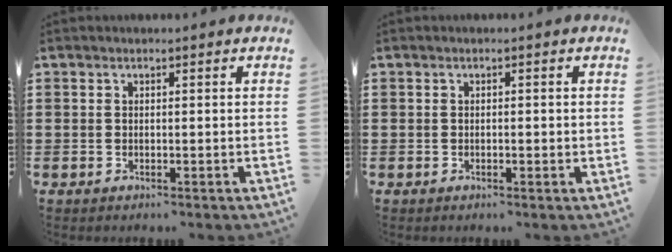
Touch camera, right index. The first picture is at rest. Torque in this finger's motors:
{"motor_torque": [-0.64, 0.62, -0.01, -0.01]}